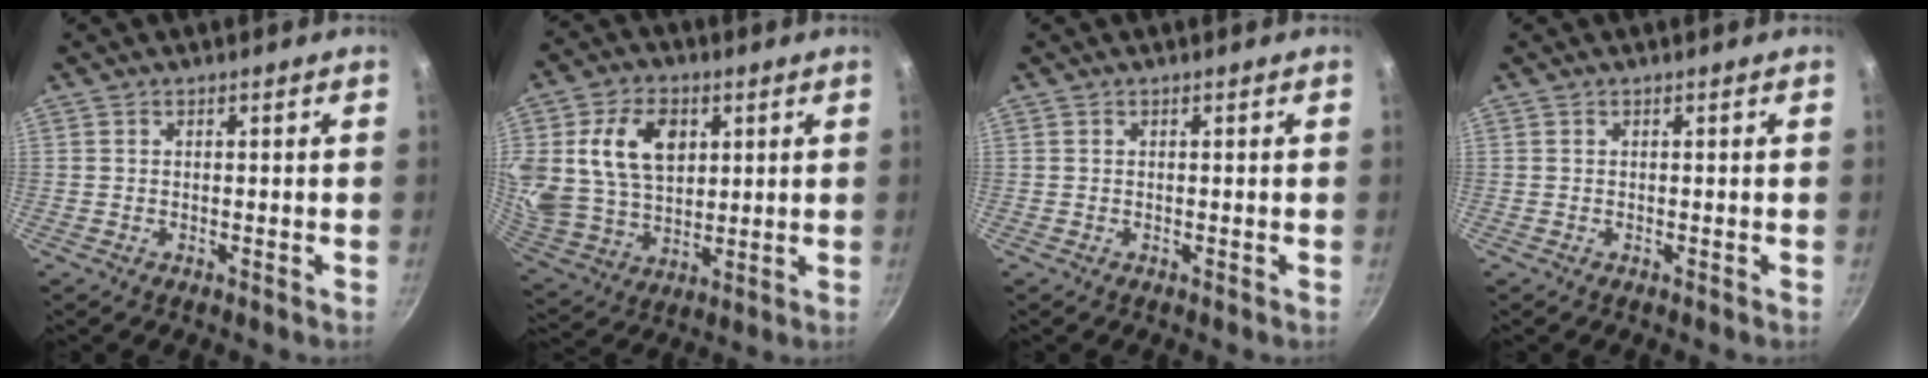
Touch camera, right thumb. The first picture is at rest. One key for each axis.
{"total": 17.7, "fx": 5.0, "fy": 12.5, "fz": 11.5, "tx": -0.206, "ty": -0.011, "tz": 0.101}
{"total": 0.0}
{"total": 0.0}